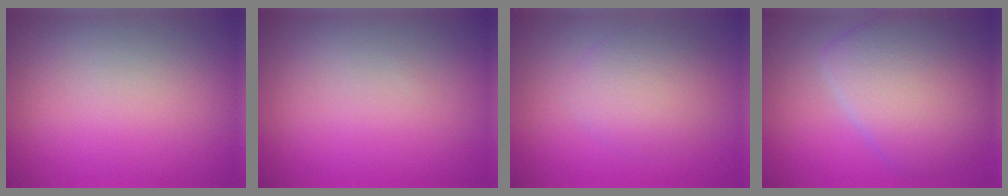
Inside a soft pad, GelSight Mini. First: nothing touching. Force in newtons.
{"total": 0.0}
{"total": 3.0, "press": 3.0, "slide": 0.1}
{"total": 7.4, "press": 7.4, "slide": 0.1}